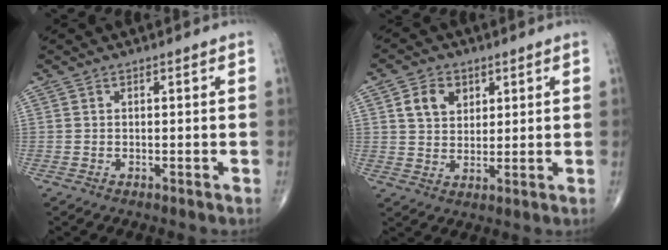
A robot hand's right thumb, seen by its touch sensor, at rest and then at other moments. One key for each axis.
{"total": 6.5, "fx": 2.7, "fy": 4.9, "fz": 3.4, "tx": -0.038, "ty": -0.010, "tz": 0.047}